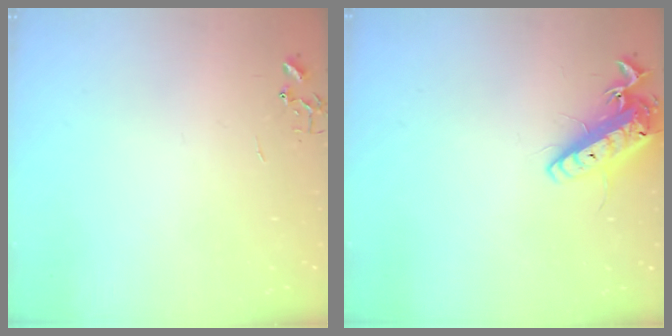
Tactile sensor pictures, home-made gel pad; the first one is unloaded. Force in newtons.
{"total": 14.0, "press": 13.8, "slide": 2.7}